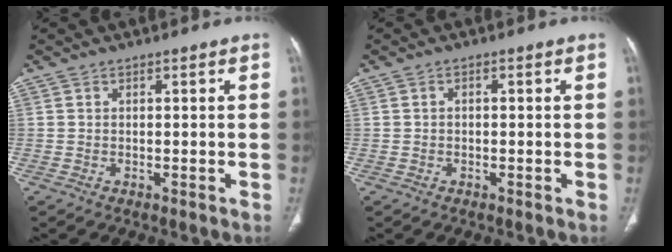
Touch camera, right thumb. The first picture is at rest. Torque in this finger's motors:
{"motor_torque": [-0.59, -0.25, -0.24, 0.10, -0.03]}